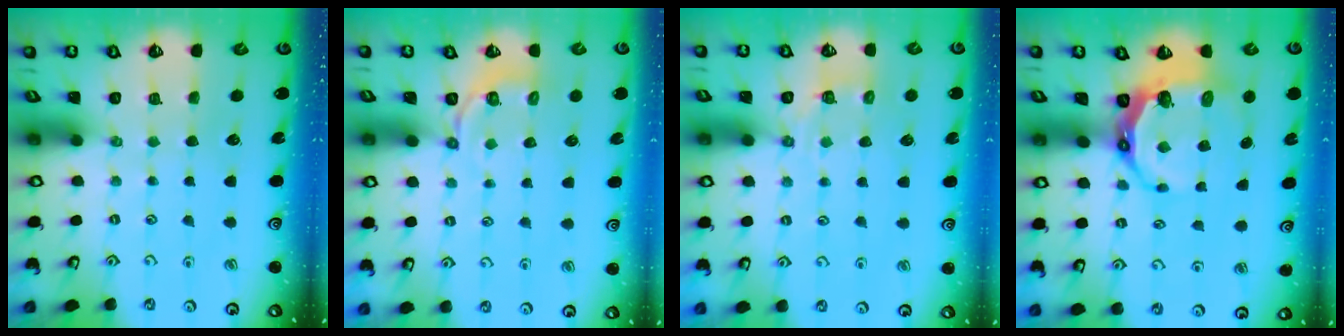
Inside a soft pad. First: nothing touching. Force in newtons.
{"total": 5.0, "press": 4.3, "slide": 2.5}
{"total": 4.6, "press": 4.3, "slide": 1.6}
{"total": 8.2, "press": 7.2, "slide": 3.8}